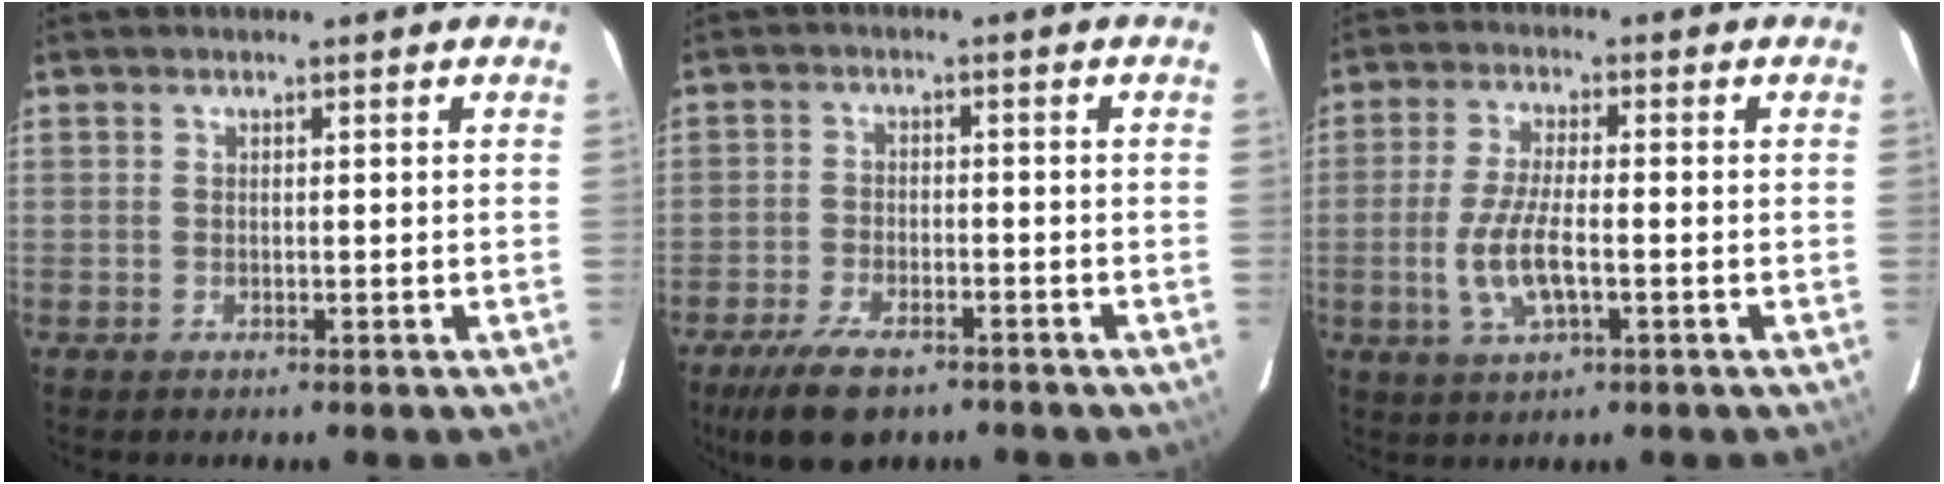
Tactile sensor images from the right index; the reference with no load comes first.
{"total": 10.2, "force": [-7.3, 4.2, 5.8], "torque": [-0.139, -0.017, -0.125]}
{"total": 8.5, "force": [-2.1, 2.7, 7.8], "torque": [-0.161, -0.008, -0.040]}